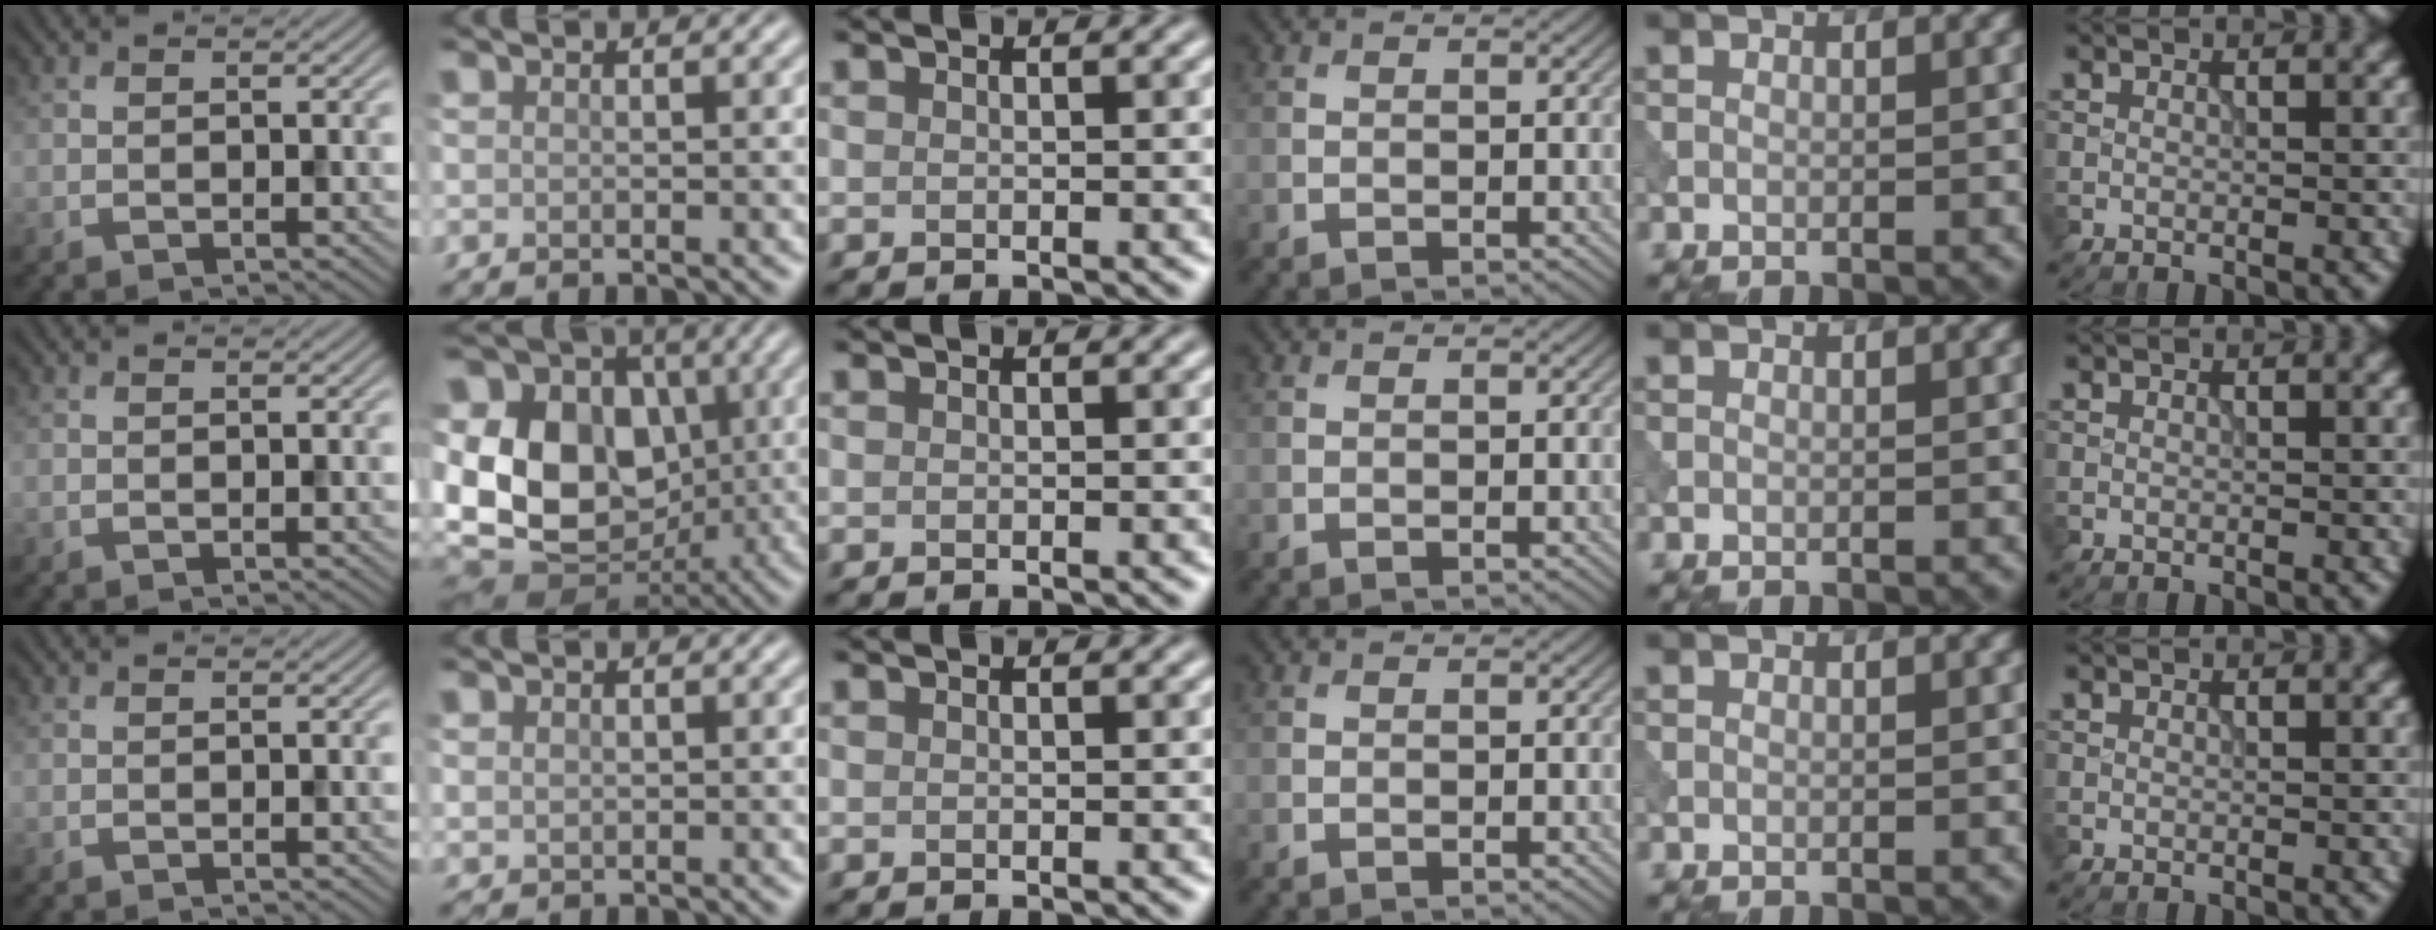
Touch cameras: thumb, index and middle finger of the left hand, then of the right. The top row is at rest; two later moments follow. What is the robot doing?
{"motion": "press", "object": "tv remote"}